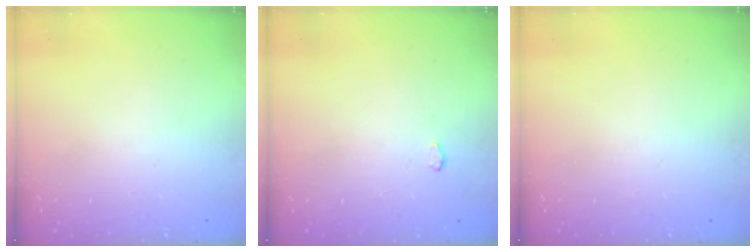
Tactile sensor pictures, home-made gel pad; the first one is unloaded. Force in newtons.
{"total": 2.0, "press": 1.9, "slide": 0.3}
{"total": 0.0}